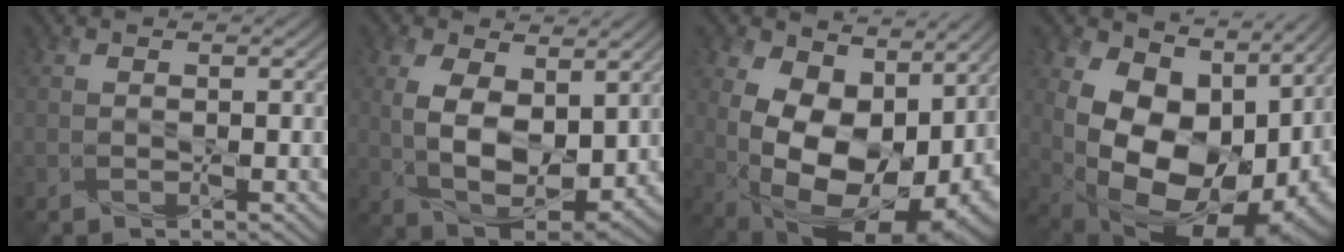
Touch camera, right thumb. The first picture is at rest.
{"total": 9.8, "force": [1.8, 5.8, 7.7], "torque": [-0.170, -0.011, 0.033]}
{"total": 16.7, "force": [2.3, 11.5, 11.9], "torque": [-0.180, -0.014, 0.065]}
{"total": 17.6, "force": [1.4, 12.5, 12.3], "torque": [-0.176, -0.025, 0.064]}